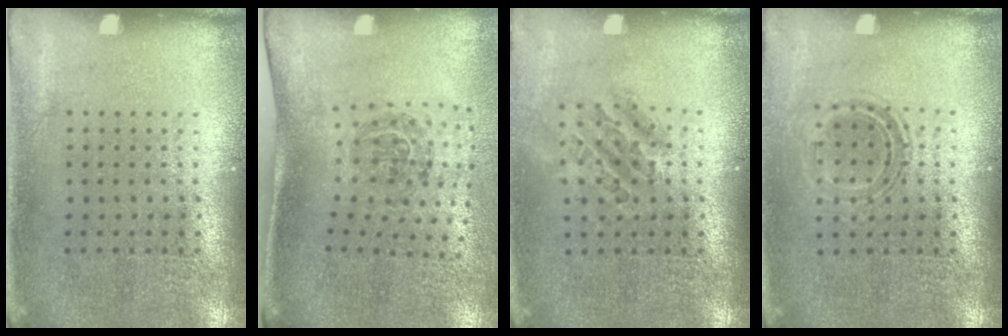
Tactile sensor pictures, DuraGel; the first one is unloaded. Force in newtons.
{"total": 1.7, "press": 1.1, "slide": 1.3}
{"total": 1.3, "press": 1.0, "slide": 0.7}
{"total": 1.1, "press": 1.0, "slide": 0.5}